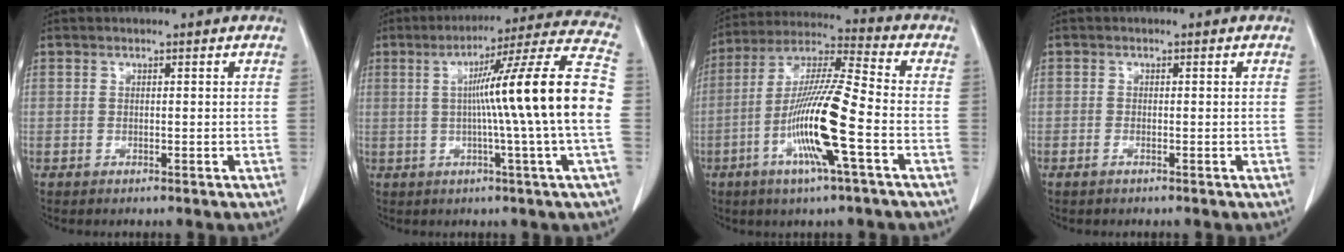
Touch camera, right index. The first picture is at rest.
{"total": 18.6, "force": [-0.4, -2.7, 18.4], "torque": [-0.260, 0.008, -0.021]}
{"total": 14.6, "force": [-4.6, 0.2, 13.8], "torque": [-0.273, -0.003, -0.091]}
{"total": 0.7, "force": [-0.5, 0.2, 0.5], "torque": [-0.011, 0.000, -0.008]}